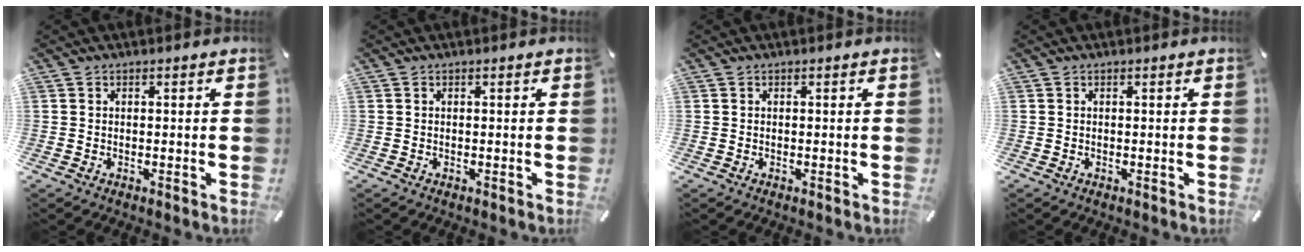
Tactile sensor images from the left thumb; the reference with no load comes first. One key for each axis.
{"total": 0.0}
{"total": 0.0}
{"total": 0.0}